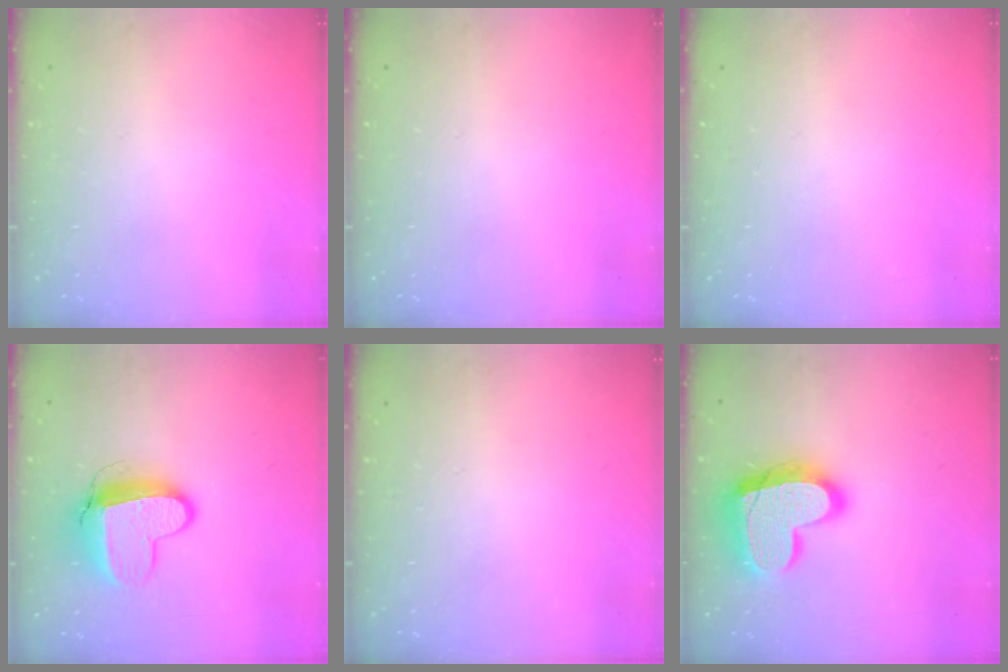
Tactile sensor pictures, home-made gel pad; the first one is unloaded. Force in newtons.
{"total": 0.0}
{"total": 0.0}
{"total": 12.4, "press": 12.3, "slide": 1.3}
{"total": 0.0}
{"total": 20.9, "press": 20.8, "slide": 1.8}